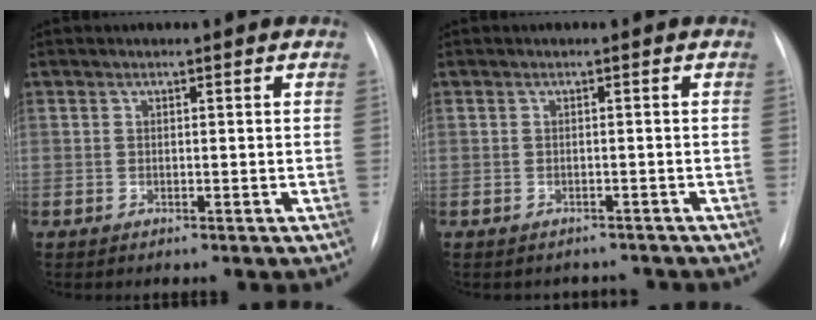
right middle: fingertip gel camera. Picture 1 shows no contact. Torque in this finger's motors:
{"motor_torque": [0.15, -0.24, -0.05, -0.01]}